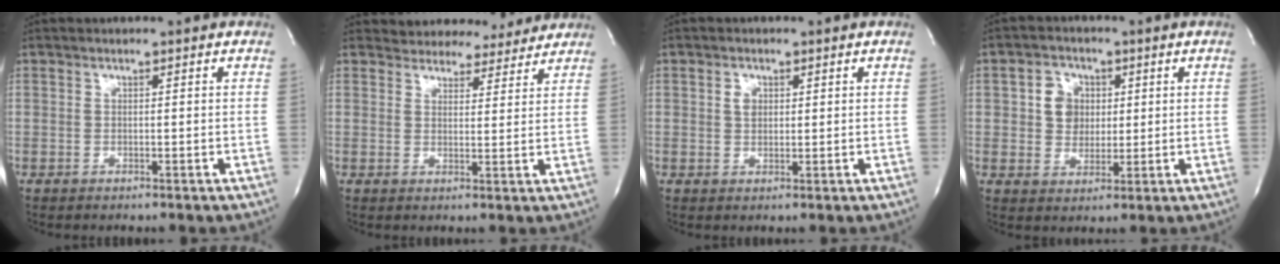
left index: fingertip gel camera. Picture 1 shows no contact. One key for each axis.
{"total": 8.3, "fx": 7.7, "fy": 2.9, "fz": 0.7, "tx": 0.007, "ty": 0.003, "tz": 0.087}
{"total": 2.0, "fx": 0.4, "fy": 1.6, "fz": 1.2, "tx": -0.024, "ty": -0.001, "tz": 0.007}
{"total": 5.4, "fx": 1.0, "fy": 4.8, "fz": 2.3, "tx": -0.041, "ty": 0.012, "tz": 0.022}